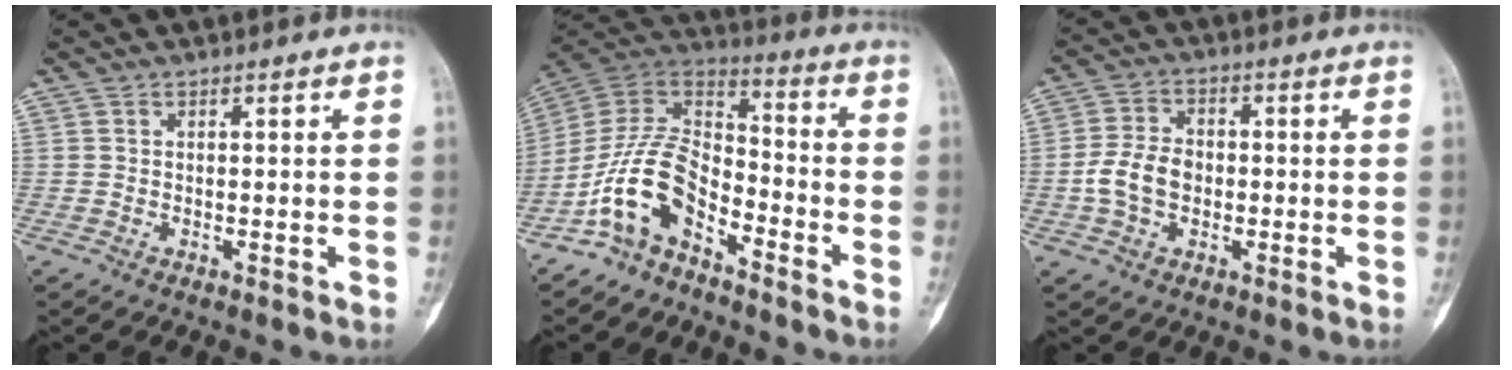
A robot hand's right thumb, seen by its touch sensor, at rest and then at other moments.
{"total": 13.0, "force": [-7.5, 6.8, 8.1], "torque": [-0.146, 0.083, -0.154]}
{"total": 7.3, "force": [-1.1, 5.2, 4.9], "torque": [-0.090, 0.018, -0.025]}